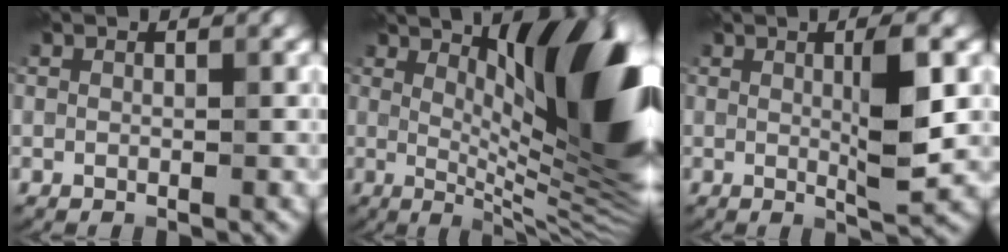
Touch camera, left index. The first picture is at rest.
{"total": 17.1, "force": [4.9, 4.9, 15.6], "torque": [-0.194, 0.018, 0.078]}
{"total": 4.4, "force": [0.6, 0.6, 4.3], "torque": [-0.070, -0.005, 0.010]}